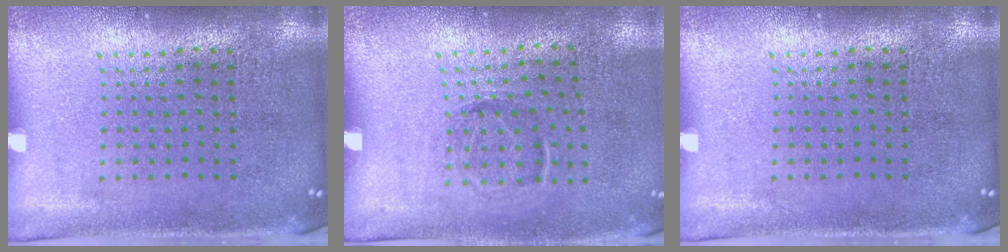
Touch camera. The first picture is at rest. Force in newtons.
{"total": 1.2, "press": 0.8, "slide": 0.8}
{"total": 0.0}